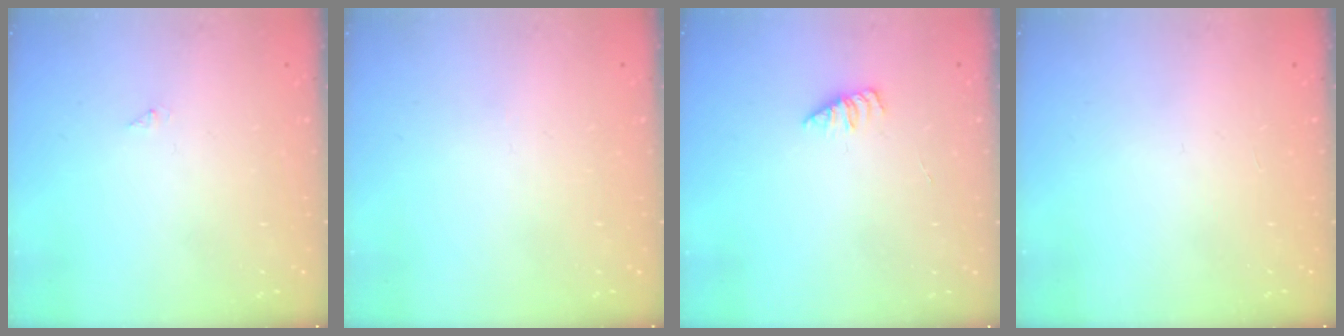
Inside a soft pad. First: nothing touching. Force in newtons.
{"total": 0.0}
{"total": 1.3, "press": 1.3, "slide": 0.2}
{"total": 0.0}